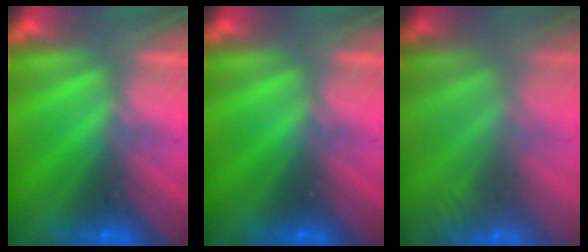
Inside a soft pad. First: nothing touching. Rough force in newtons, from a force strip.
{"total": 0.0}
{"total": 2.4}